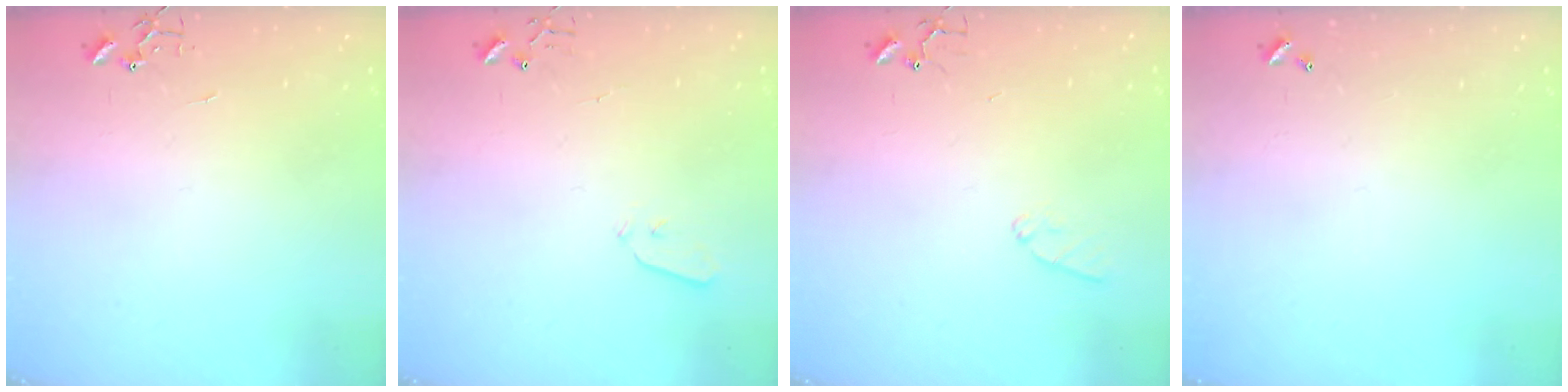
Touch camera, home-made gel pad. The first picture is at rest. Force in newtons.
{"total": 3.6, "press": 3.6, "slide": 0.5}
{"total": 5.7, "press": 5.7, "slide": 0.6}
{"total": 0.0}